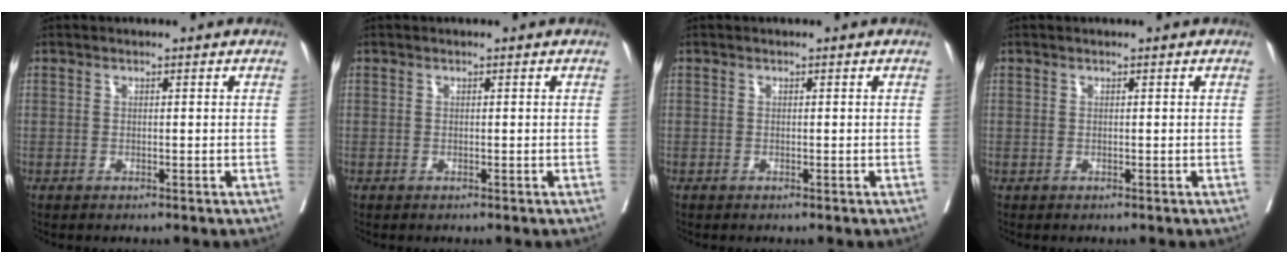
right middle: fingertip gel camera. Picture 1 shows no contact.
{"total": 0.0}
{"total": 0.0}
{"total": 0.0}